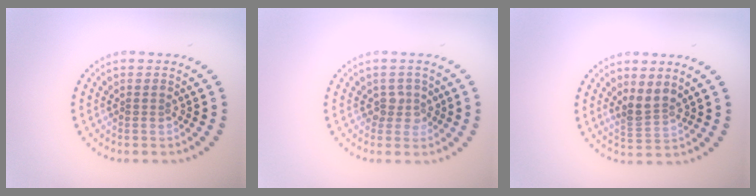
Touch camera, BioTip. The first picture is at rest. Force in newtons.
{"total": 1.6, "press": 1.2, "slide": 1.0}
{"total": 2.4, "press": 1.9, "slide": 1.5}